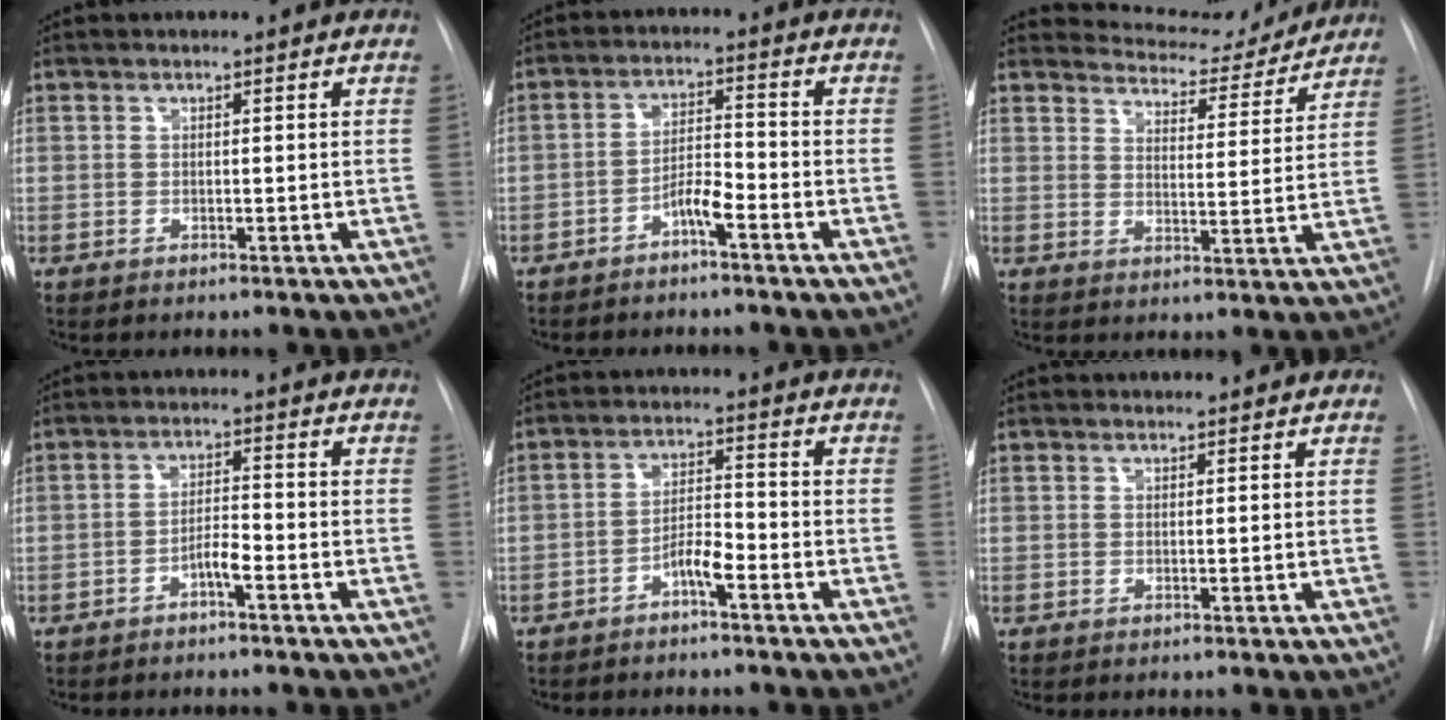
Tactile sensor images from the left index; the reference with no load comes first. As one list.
[{"total": 4.1, "force": [-3.0, 0.4, 2.8], "torque": [-0.050, 0.007, -0.053]}, {"total": 10.5, "force": [10.2, 2.2, 0.5], "torque": [0.000, -0.017, 0.130]}, {"total": 2.9, "force": [-2.1, 0.2, 2.0], "torque": [-0.033, 0.001, -0.036]}, {"total": 4.0, "force": [-2.8, 0.6, 2.8], "torque": [-0.050, 0.008, -0.050]}, {"total": 1.2, "force": [1.2, 0.4, 0.2], "torque": [-0.009, 0.010, 0.015]}]